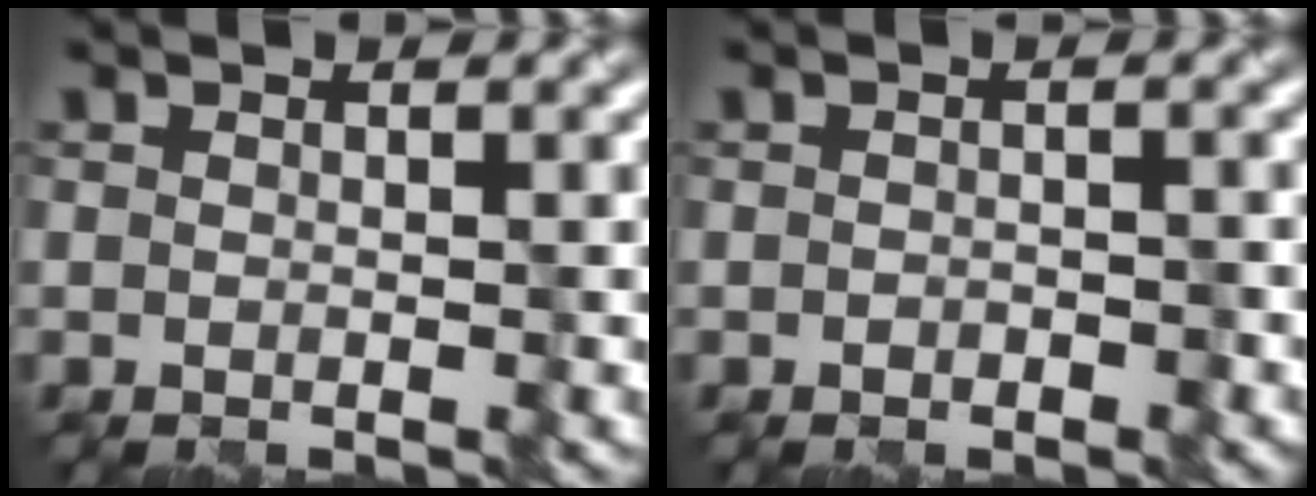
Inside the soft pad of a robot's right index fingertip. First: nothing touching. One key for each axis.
{"total": 1.2, "fx": -0.7, "fy": 0.6, "fz": 0.7, "tx": -0.009, "ty": 0.002, "tz": -0.009}